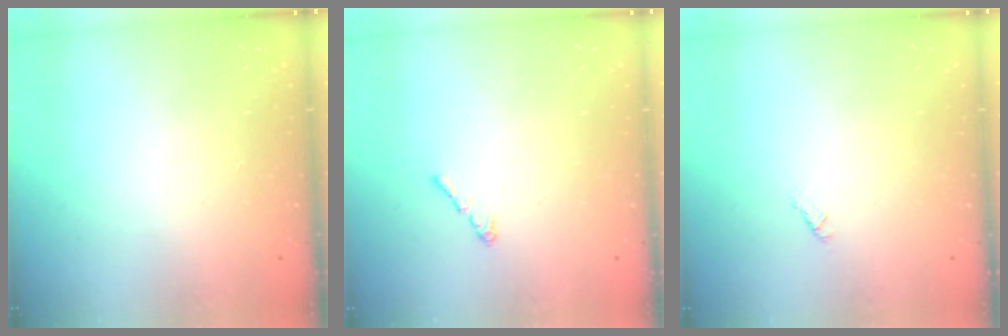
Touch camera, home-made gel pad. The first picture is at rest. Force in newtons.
{"total": 1.2, "press": 1.1, "slide": 0.5}
{"total": 0.6, "press": 0.6, "slide": 0.2}